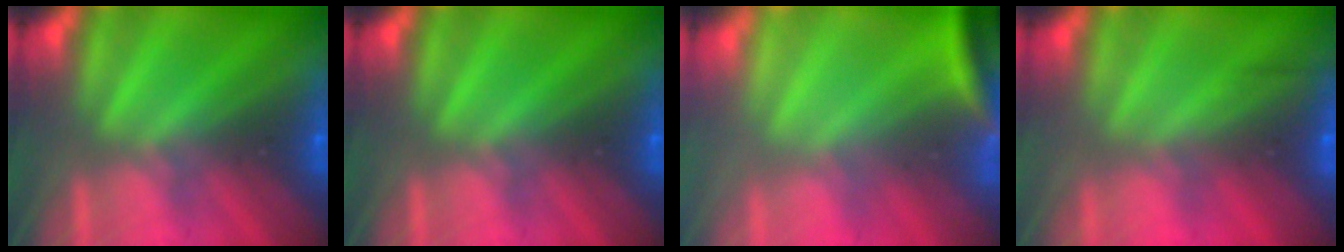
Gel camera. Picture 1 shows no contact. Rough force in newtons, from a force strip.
{"total": 0.0}
{"total": 3.6}
{"total": 2.2}